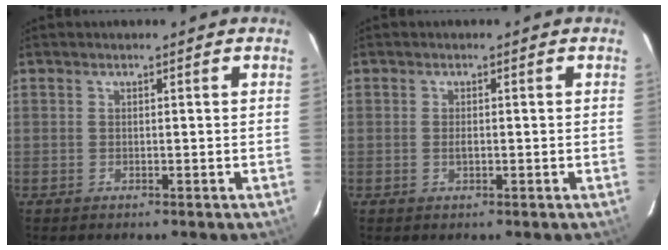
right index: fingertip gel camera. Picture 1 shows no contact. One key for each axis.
{"total": 1.1, "fx": -0.2, "fy": 0.6, "fz": 0.9, "tx": -0.017, "ty": 0.002, "tz": -0.003}